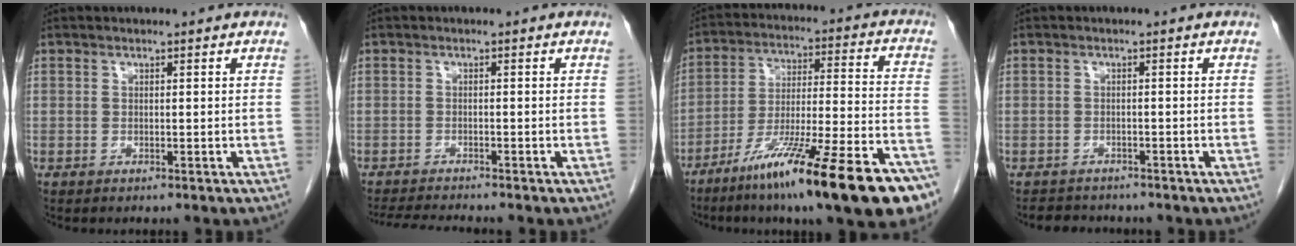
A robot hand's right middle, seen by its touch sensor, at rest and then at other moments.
{"total": 4.7, "force": [-4.5, -0.5, 1.4], "torque": [-0.023, -0.018, -0.077]}
{"total": 24.6, "force": [-16.2, 1.9, 18.4], "torque": [-0.226, -0.015, -0.265]}
{"total": 3.8, "force": [-3.4, 1.6, 0.3], "torque": [-0.005, -0.003, -0.050]}